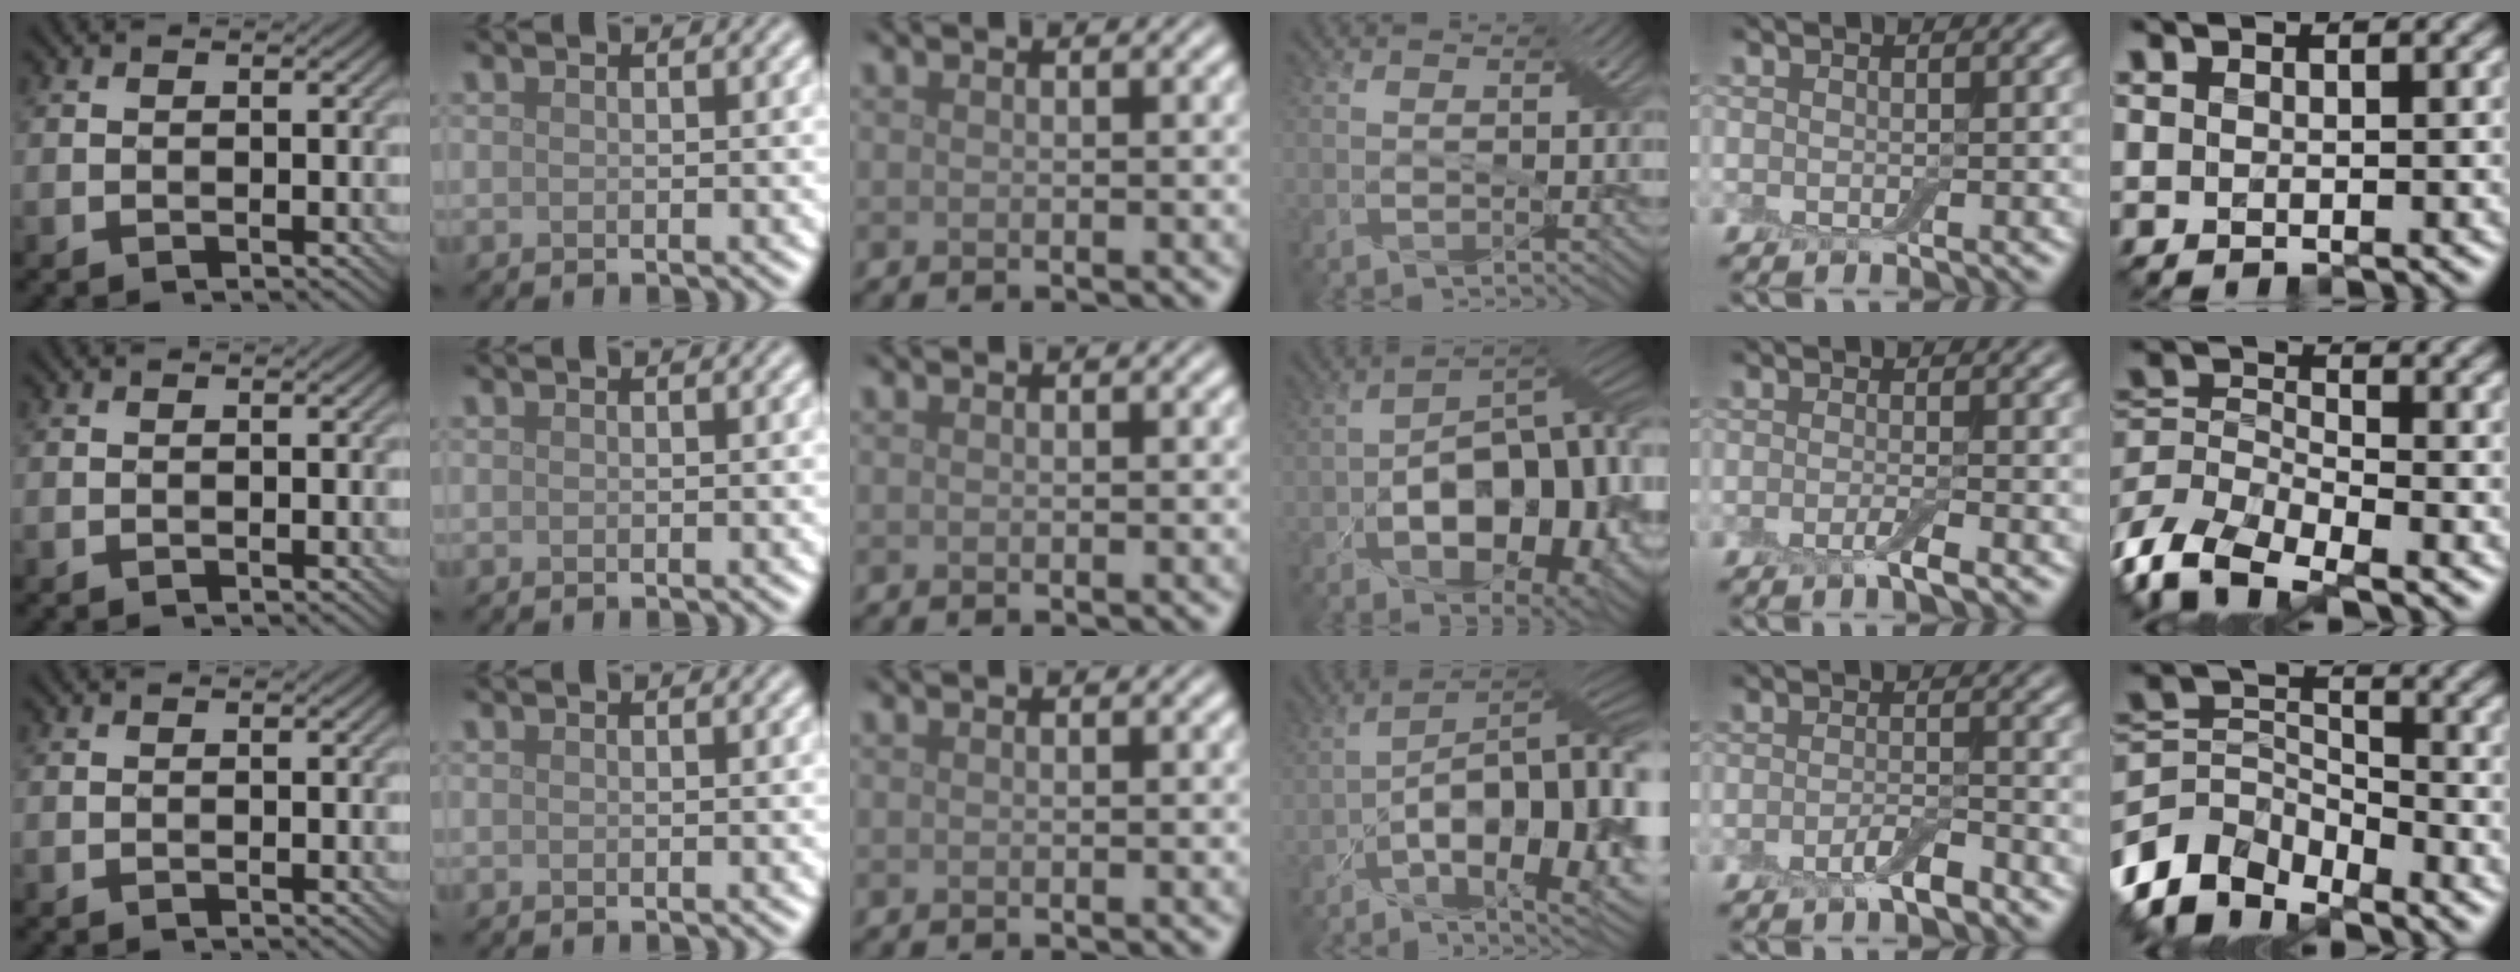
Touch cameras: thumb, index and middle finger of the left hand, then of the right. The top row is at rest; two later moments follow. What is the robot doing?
{"motion": "pour", "object": "bowl"}